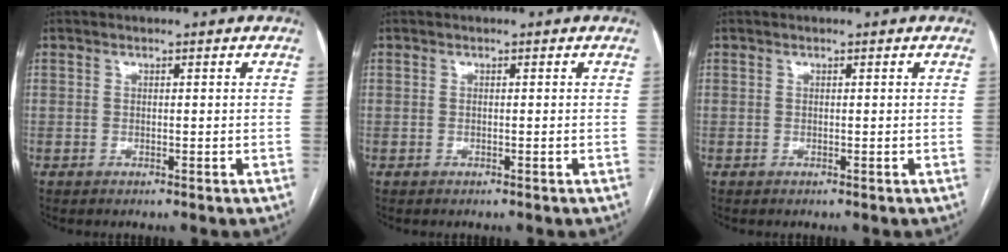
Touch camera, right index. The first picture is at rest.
{"total": 0.0}
{"total": 0.0}